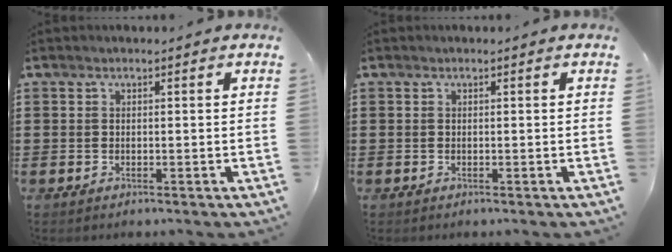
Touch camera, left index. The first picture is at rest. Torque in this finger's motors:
{"motor_torque": [0.00, 0.00, 0.00, 0.00]}